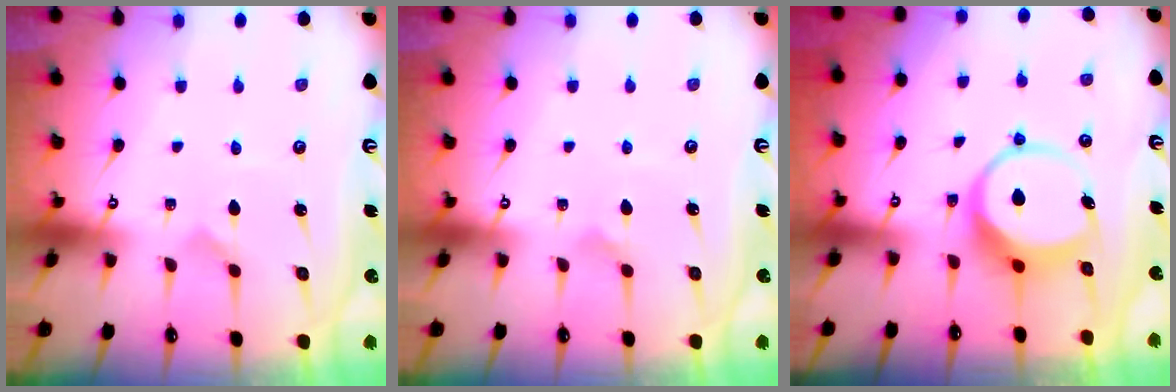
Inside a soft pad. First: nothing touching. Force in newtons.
{"total": 2.6, "press": 2.6, "slide": 0.3}
{"total": 7.1, "press": 7.1, "slide": 0.9}